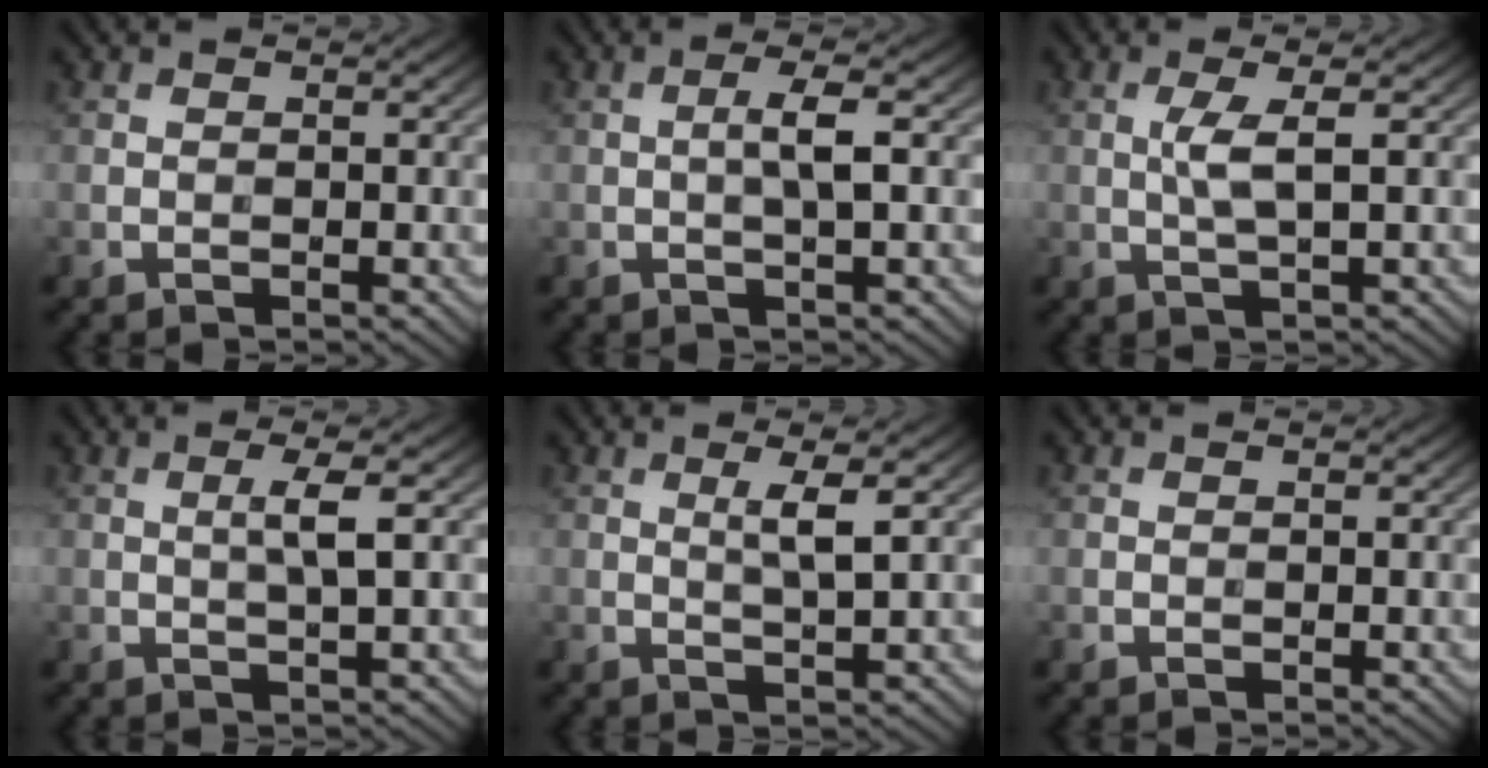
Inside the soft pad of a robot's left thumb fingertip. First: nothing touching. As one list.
[{"total": 2.9, "force": [0.0, 0.4, 2.9], "torque": [-0.054, 0.007, -0.003]}, {"total": 3.3, "force": [0.5, 0.4, 3.2], "torque": [-0.070, 0.004, 0.009]}, {"total": 2.7, "force": [0.5, 0.0, 2.6], "torque": [-0.051, 0.006, 0.009]}, {"total": 2.8, "force": [1.0, 0.2, 2.6], "torque": [-0.054, 0.001, 0.020]}, {"total": 0.0}]